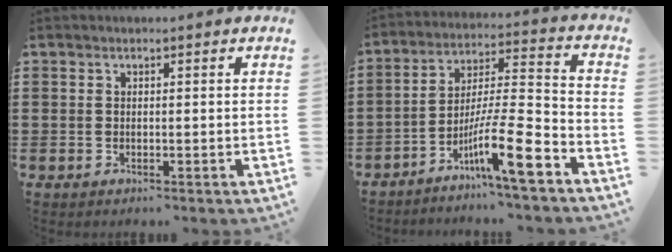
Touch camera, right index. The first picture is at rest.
{"total": 12.7, "force": [-7.3, 2.2, 10.2], "torque": [-0.183, 0.002, -0.136]}